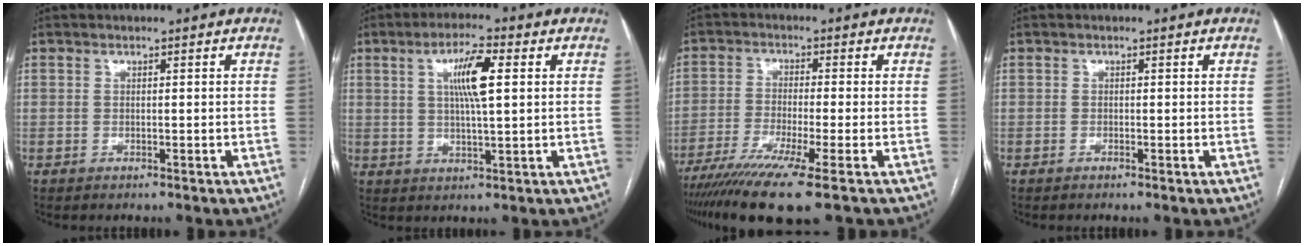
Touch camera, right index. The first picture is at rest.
{"total": 7.4, "force": [2.1, 0.9, 7.0], "torque": [-0.129, 0.007, 0.037]}
{"total": 10.8, "force": [-7.4, -0.7, 7.8], "torque": [-0.134, -0.027, -0.123]}
{"total": 0.0}